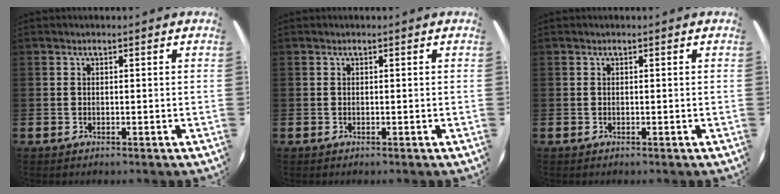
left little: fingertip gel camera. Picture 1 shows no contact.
{"total": 0.0}
{"total": 0.0}